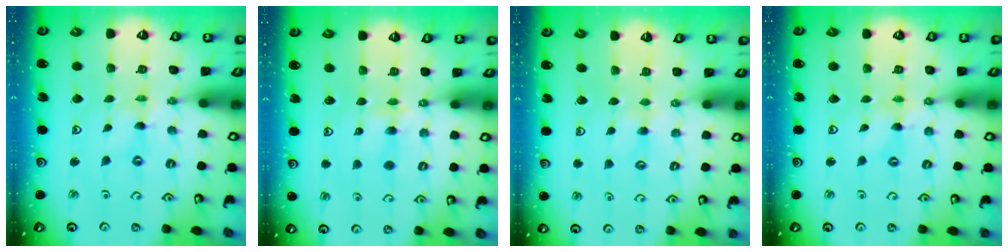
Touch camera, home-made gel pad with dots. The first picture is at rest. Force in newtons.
{"total": 3.9, "press": 3.9, "slide": 0.4}
{"total": 1.9, "press": 1.8, "slide": 0.3}
{"total": 0.6, "press": 0.6, "slide": 0.2}